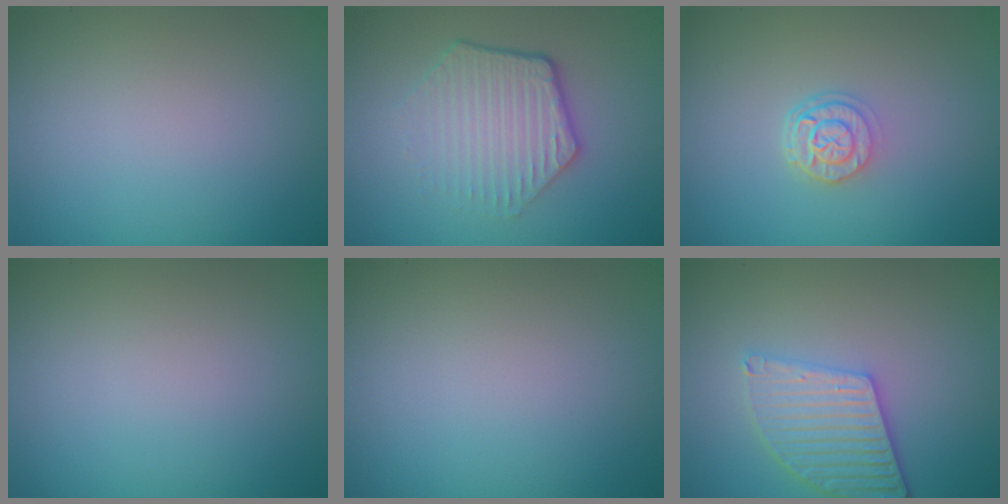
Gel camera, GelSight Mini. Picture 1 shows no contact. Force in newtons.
{"total": 4.5, "press": 3.3, "slide": 3.1}
{"total": 2.6, "press": 2.1, "slide": 1.5}
{"total": 0.0}
{"total": 0.0}
{"total": 4.1, "press": 3.6, "slide": 2.0}